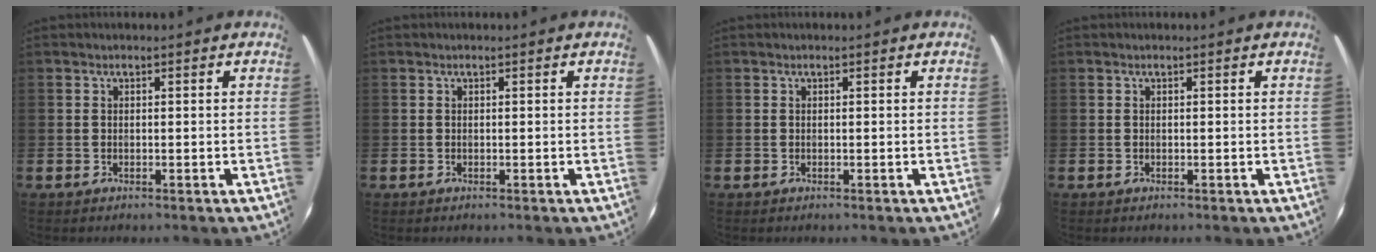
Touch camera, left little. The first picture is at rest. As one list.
[{"total": 0.0}, {"total": 0.0}, {"total": 0.0}]